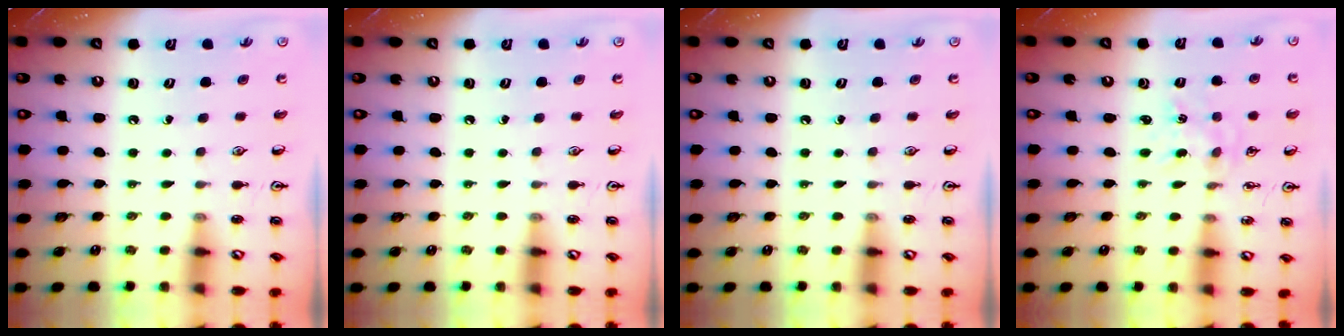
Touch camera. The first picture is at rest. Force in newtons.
{"total": 0.0}
{"total": 0.0}
{"total": 0.0}